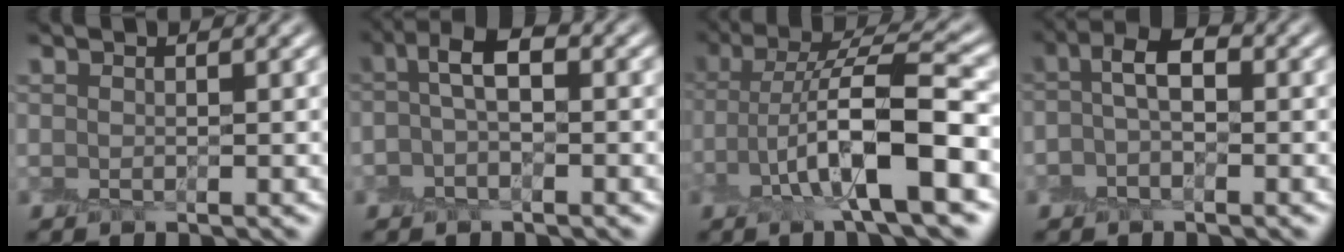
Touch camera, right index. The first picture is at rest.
{"total": 3.4, "force": [0.0, 1.4, 3.1], "torque": [-0.060, 0.010, -0.007]}
{"total": 8.8, "force": [-1.8, 2.3, 8.3], "torque": [-0.148, 0.011, -0.035]}
{"total": 3.4, "force": [-0.1, 1.7, 2.9], "torque": [-0.056, 0.010, -0.011]}